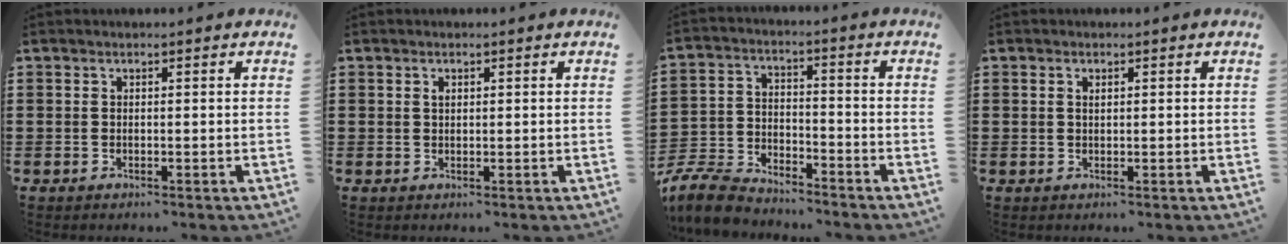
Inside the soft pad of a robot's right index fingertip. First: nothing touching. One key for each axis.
{"total": 0.9, "fx": 0.4, "fy": 0.6, "fz": 0.6, "tx": -0.014, "ty": 0.003, "tz": 0.007}
{"total": 7.0, "fx": -6.6, "fy": 1.7, "fz": 1.4, "tx": -0.043, "ty": 0.012, "tz": -0.135}
{"total": 0.9, "fx": 0.2, "fy": 0.4, "fz": 0.8, "tx": -0.018, "ty": 0.001, "tz": 0.003}